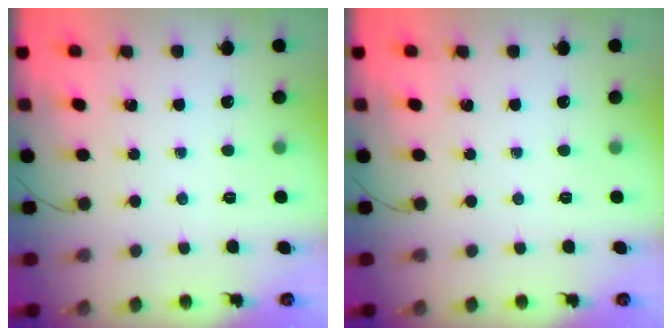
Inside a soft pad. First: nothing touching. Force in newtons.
{"total": 0.0}